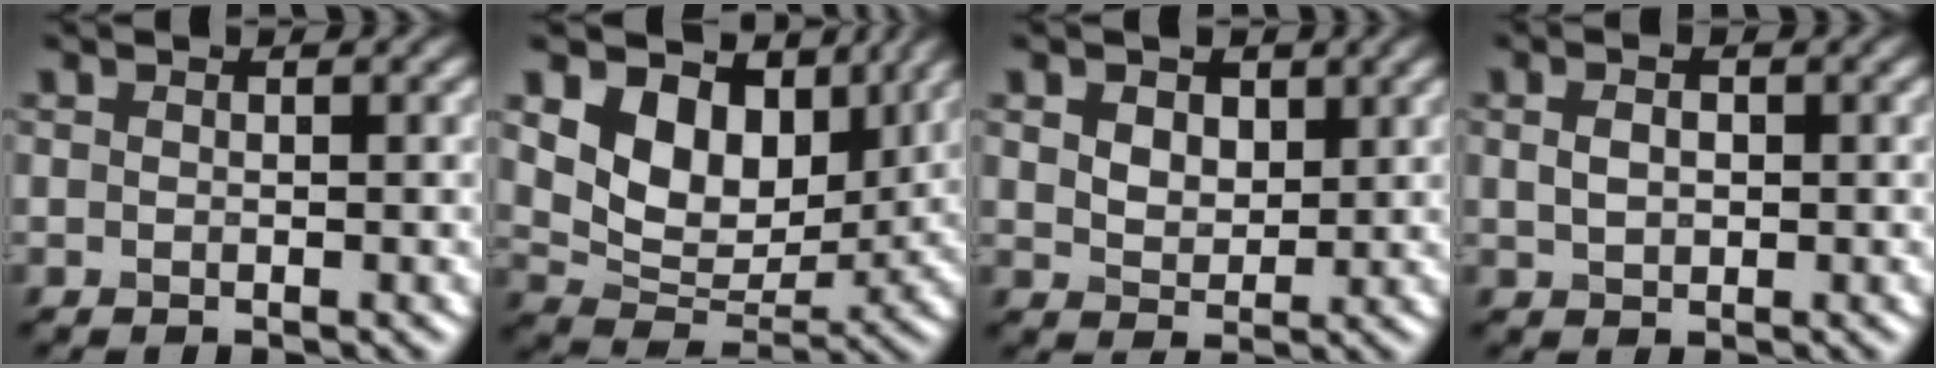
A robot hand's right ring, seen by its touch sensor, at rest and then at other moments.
{"total": 9.5, "force": [3.8, 6.4, 5.8], "torque": [-0.111, -0.016, 0.069]}
{"total": 3.7, "force": [1.6, 2.5, 2.1], "torque": [-0.046, 0.009, 0.019]}
{"total": 2.2, "force": [0.5, 1.5, 1.5], "torque": [-0.029, 0.003, 0.010]}